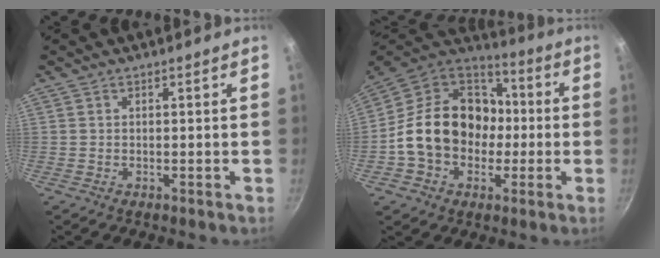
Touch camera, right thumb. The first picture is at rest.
{"total": 21.4, "force": [-1.7, 16.9, 12.9], "torque": [-0.197, 0.050, -0.033]}